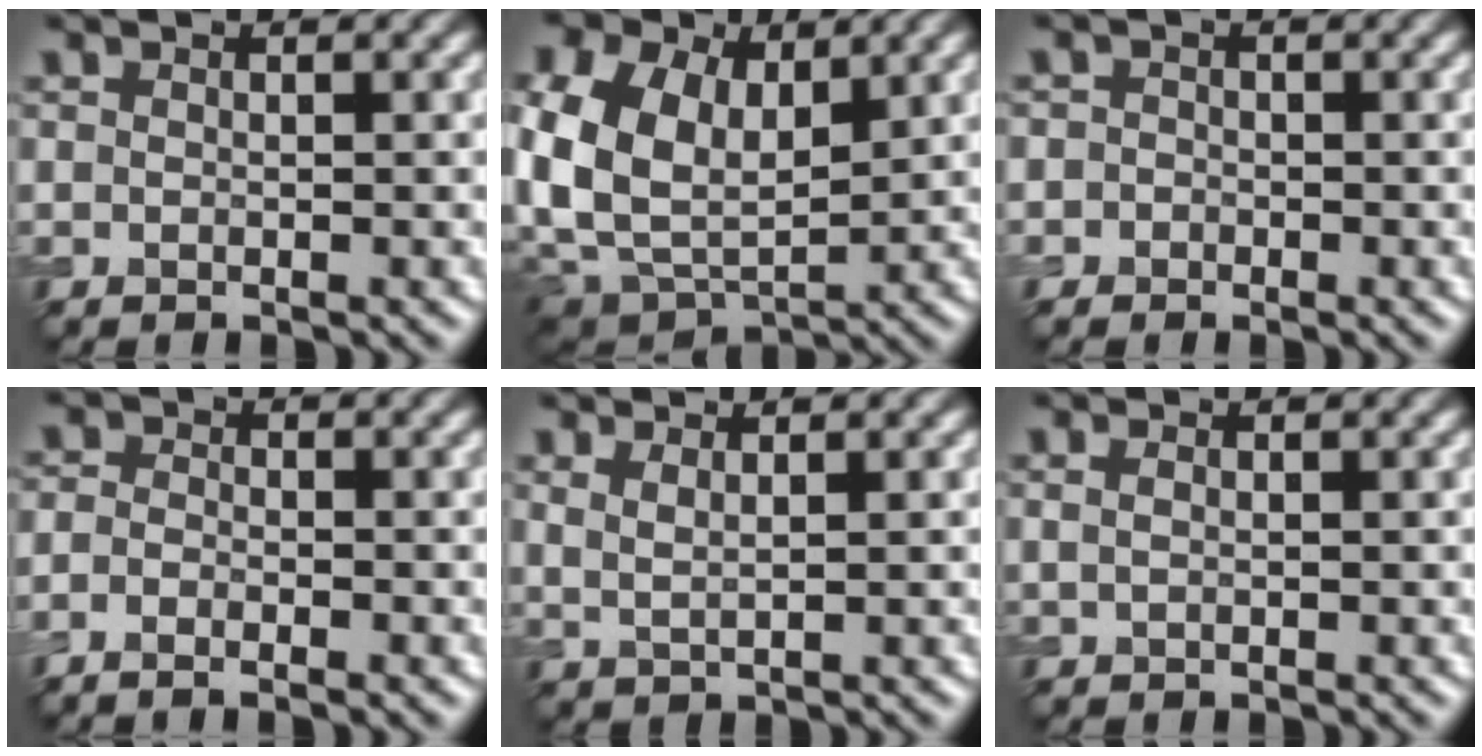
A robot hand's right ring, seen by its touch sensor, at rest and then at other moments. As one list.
[{"total": 14.9, "force": [3.0, 10.5, 10.1], "torque": [-0.227, 0.020, 0.060]}, {"total": 1.3, "force": [-0.3, 1.2, 0.3], "torque": [0.012, 0.002, -0.019]}, {"total": 2.5, "force": [-1.3, 1.2, 1.9], "torque": [-0.027, 0.003, -0.025]}, {"total": 1.8, "force": [1.1, 0.7, 1.3], "torque": [-0.021, -0.005, 0.021]}, {"total": 0.8, "force": [0.3, 0.5, 0.6], "torque": [-0.015, -0.001, 0.007]}]